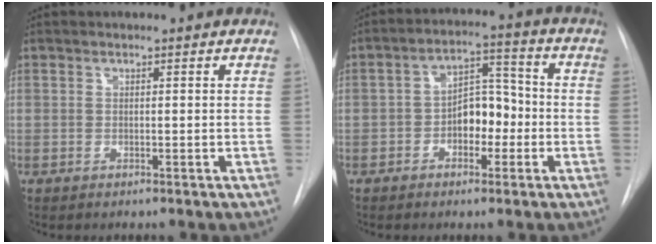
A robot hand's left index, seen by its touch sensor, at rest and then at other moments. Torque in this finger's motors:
{"motor_torque": [0.52, -0.43, 0.16, 0.06]}